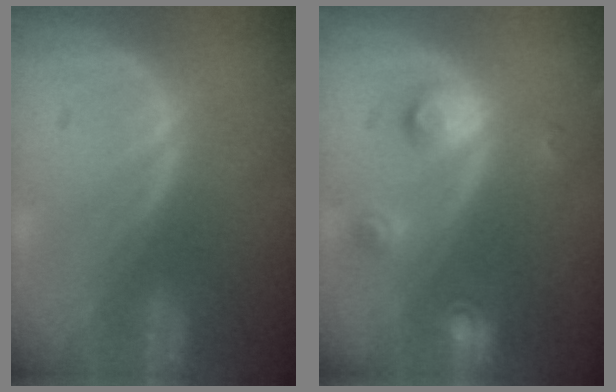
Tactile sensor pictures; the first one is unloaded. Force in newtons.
{"total": 3.5, "press": 3.2, "slide": 1.4}